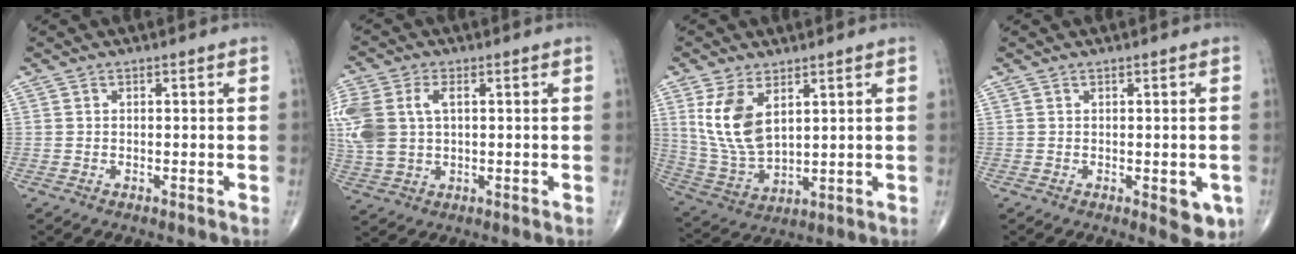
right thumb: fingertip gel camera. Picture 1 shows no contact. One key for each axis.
{"total": 13.7, "fx": 2.3, "fy": 8.9, "fz": 10.1, "tx": -0.269, "ty": 0.010, "tz": 0.049}
{"total": 11.4, "fx": 4.4, "fy": 6.1, "fz": 8.7, "tx": -0.167, "ty": -0.020, "tz": 0.103}
{"total": 4.6, "fx": -1.2, "fy": 1.9, "fz": 4.0, "tx": -0.028, "ty": -0.007, "tz": -0.009}